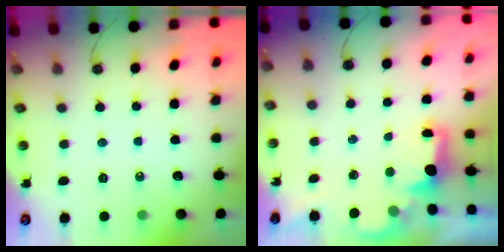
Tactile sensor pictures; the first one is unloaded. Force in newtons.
{"total": 2.3, "press": 2.2, "slide": 0.7}